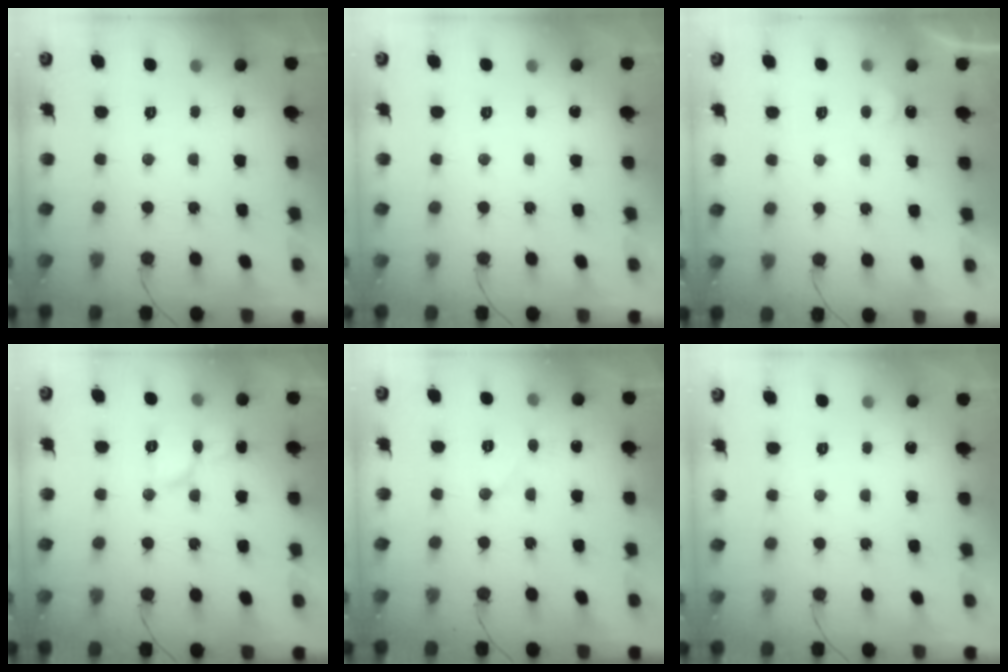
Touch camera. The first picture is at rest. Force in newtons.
{"total": 0.0}
{"total": 3.4, "press": 3.4, "slide": 0.3}
{"total": 8.0, "press": 7.9, "slide": 1.0}
{"total": 5.8, "press": 5.8, "slide": 0.5}
{"total": 0.0}